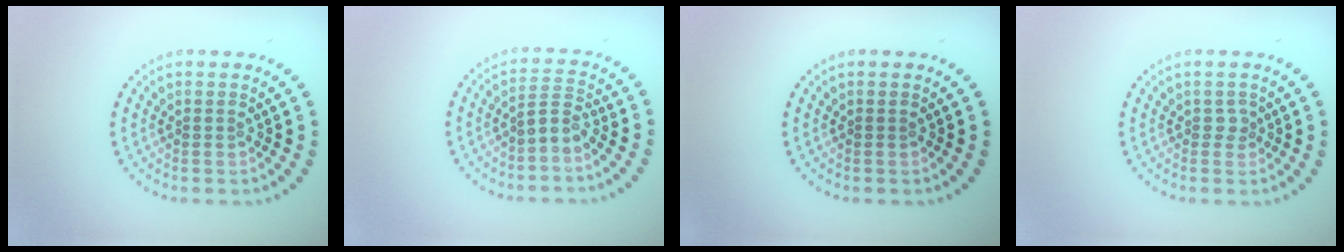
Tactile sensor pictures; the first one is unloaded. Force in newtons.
{"total": 1.9, "press": 1.4, "slide": 1.2}
{"total": 0.0}
{"total": 0.9, "press": 0.7, "slide": 0.6}